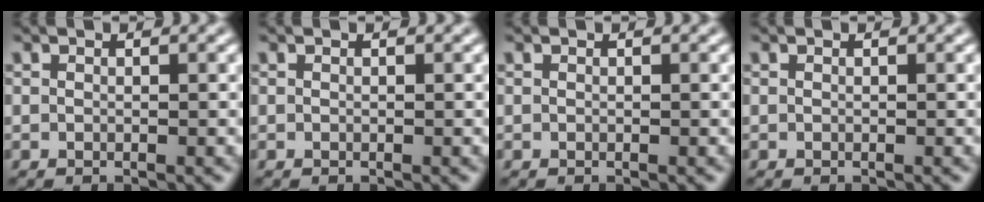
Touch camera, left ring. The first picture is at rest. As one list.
[{"total": 0.0}, {"total": 0.0}, {"total": 0.0}]